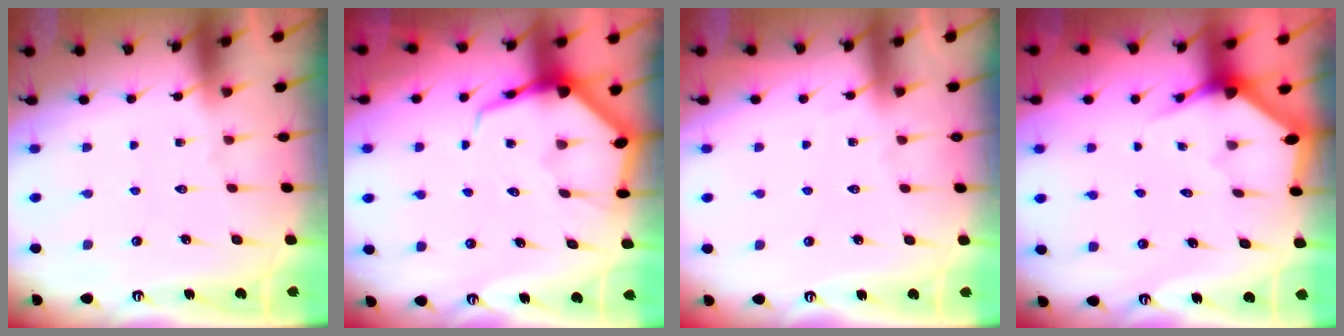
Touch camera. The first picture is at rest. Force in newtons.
{"total": 8.6, "press": 8.5, "slide": 0.9}
{"total": 4.8, "press": 4.7, "slide": 0.6}
{"total": 3.5, "press": 3.5, "slide": 0.1}